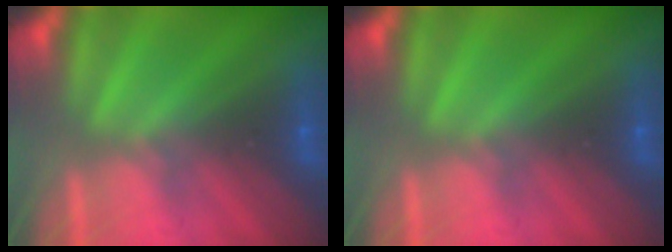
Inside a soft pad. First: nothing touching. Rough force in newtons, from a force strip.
{"total": 0.0}